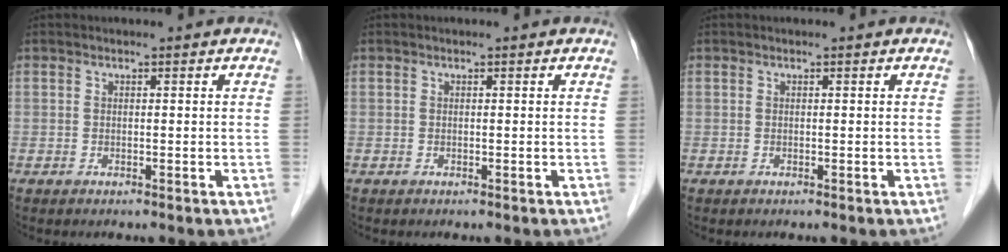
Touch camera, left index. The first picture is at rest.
{"total": 0.0}
{"total": 0.0}